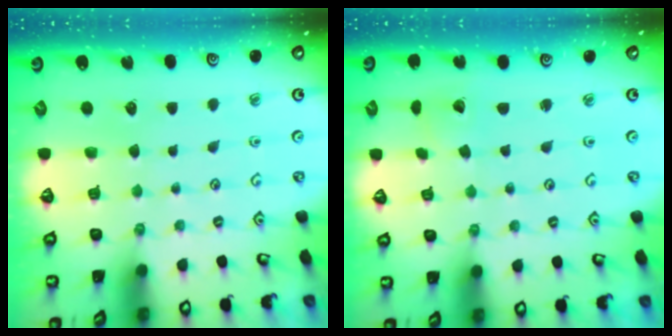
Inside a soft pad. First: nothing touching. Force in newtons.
{"total": 2.0, "press": 2.0, "slide": 0.1}